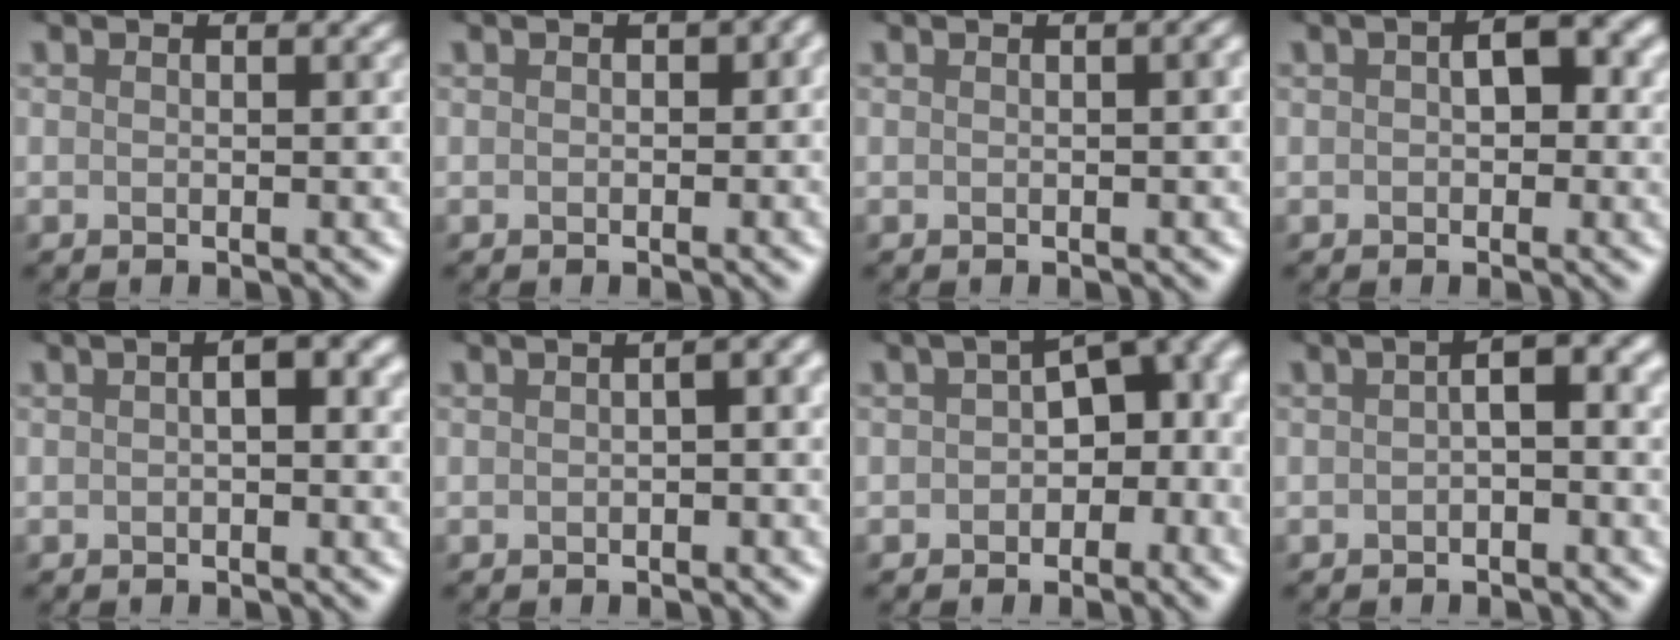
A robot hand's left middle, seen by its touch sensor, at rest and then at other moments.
{"total": 2.9, "force": [-0.4, 1.9, 2.1], "torque": [-0.005, 0.010, -0.015]}
{"total": 2.1, "force": [-0.4, 1.0, 1.8], "torque": [-0.004, 0.013, -0.012]}
{"total": 2.5, "force": [-0.1, 1.6, 1.9], "torque": [-0.020, 0.010, -0.007]}
{"total": 2.2, "force": [-0.2, 0.8, 2.1], "torque": [-0.034, 0.008, -0.007]}
{"total": 3.8, "force": [-1.1, 1.9, 3.1], "torque": [-0.024, 0.010, -0.018]}
{"total": 8.6, "force": [-0.9, 5.6, 6.4], "torque": [-0.058, 0.010, -0.015]}
{"total": 3.1, "force": [-0.9, 1.1, 2.8], "torque": [-0.041, 0.009, -0.021]}